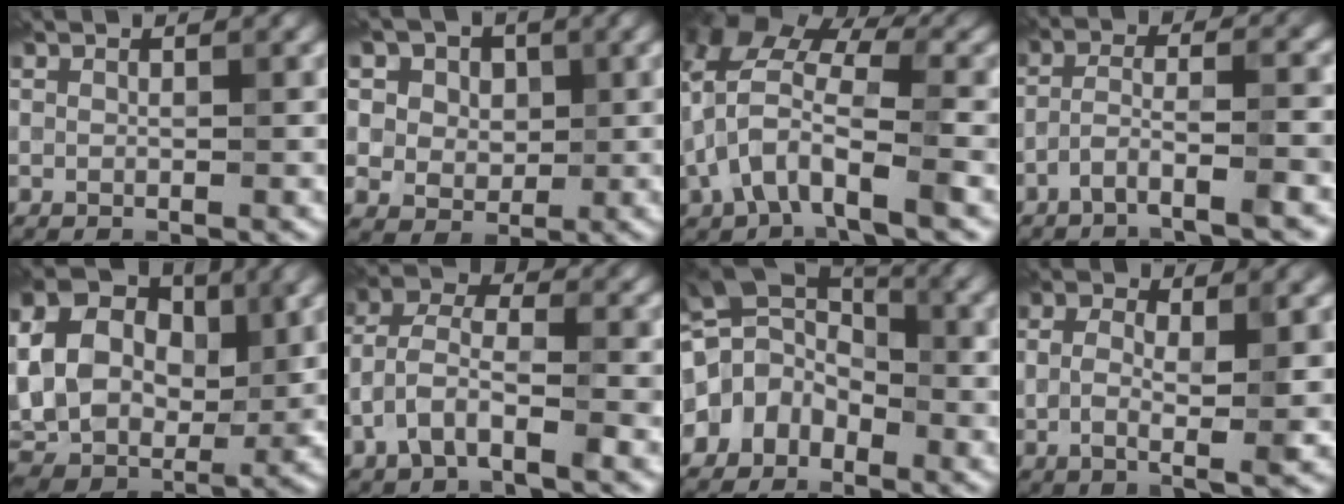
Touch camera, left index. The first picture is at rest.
{"total": 9.1, "force": [4.0, 7.0, 4.2], "torque": [-0.077, 0.018, 0.041]}
{"total": 8.5, "force": [-0.6, 4.3, 7.3], "torque": [-0.142, 0.015, -0.023]}
{"total": 4.5, "force": [-2.9, 0.3, 3.4], "torque": [-0.064, 0.009, -0.062]}
{"total": 11.9, "force": [2.0, 8.4, 8.1], "torque": [-0.172, 0.012, 0.035]}
{"total": 5.6, "force": [-2.1, 2.8, 4.4], "torque": [-0.090, 0.011, -0.046]}
{"total": 5.7, "force": [-1.1, 4.4, 3.5], "torque": [-0.054, 0.014, -0.043]}
{"total": 5.6, "force": [0.4, 2.3, 5.1], "torque": [-0.090, -0.001, 0.003]}